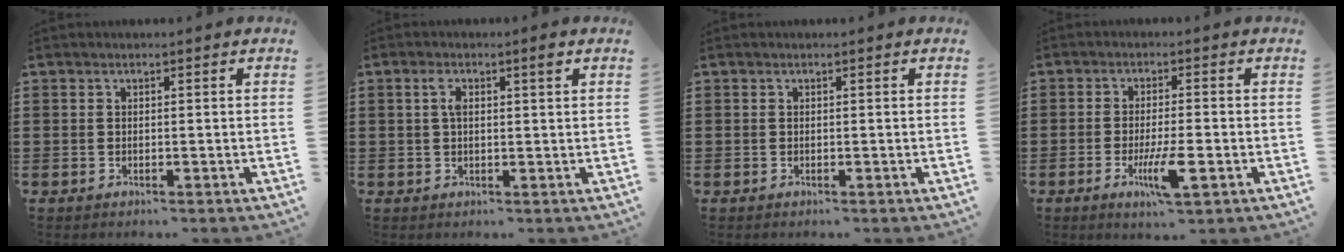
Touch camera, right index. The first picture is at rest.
{"total": 3.2, "force": [1.1, 0.7, 3.0], "torque": [-0.052, 0.002, 0.013]}
{"total": 0.0}
{"total": 6.2, "force": [-2.2, 1.1, 5.7], "torque": [-0.119, -0.019, -0.041]}